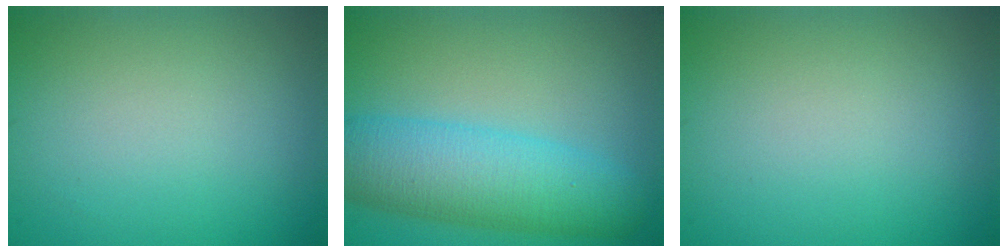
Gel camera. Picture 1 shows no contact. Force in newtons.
{"total": 7.4, "press": 7.4, "slide": 0.2}
{"total": 0.0}